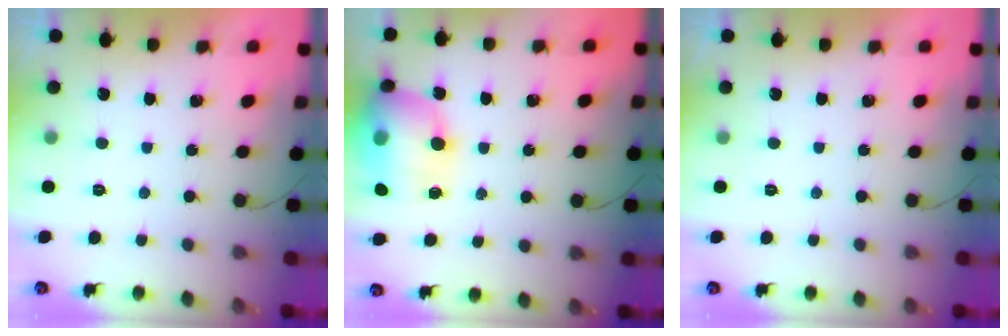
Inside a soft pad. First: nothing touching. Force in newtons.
{"total": 18.0, "press": 17.7, "slide": 2.9}
{"total": 0.0}